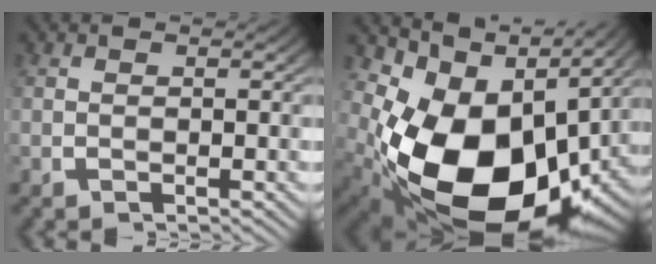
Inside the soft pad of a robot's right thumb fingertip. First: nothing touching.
{"total": 20.2, "force": [-1.9, 12.3, 15.9], "torque": [-0.291, -0.077, 0.010]}